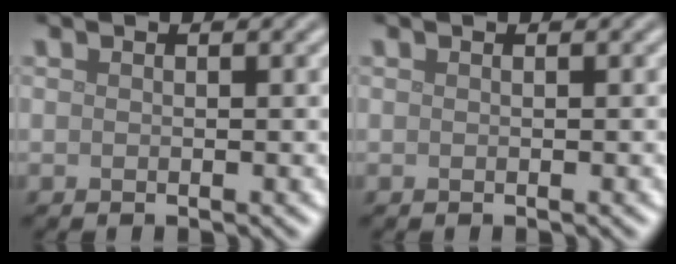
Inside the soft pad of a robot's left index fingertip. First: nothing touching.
{"total": 0.0}